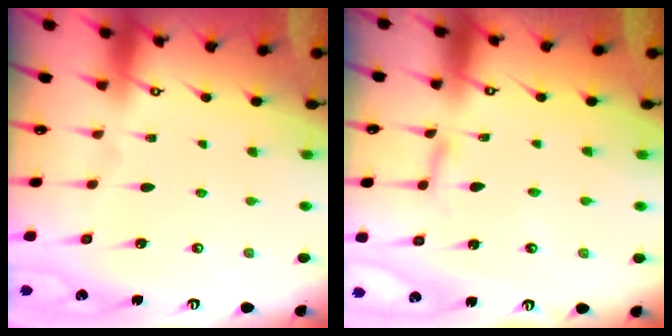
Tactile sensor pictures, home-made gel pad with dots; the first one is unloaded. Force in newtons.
{"total": 2.4, "press": 2.4, "slide": 0.2}